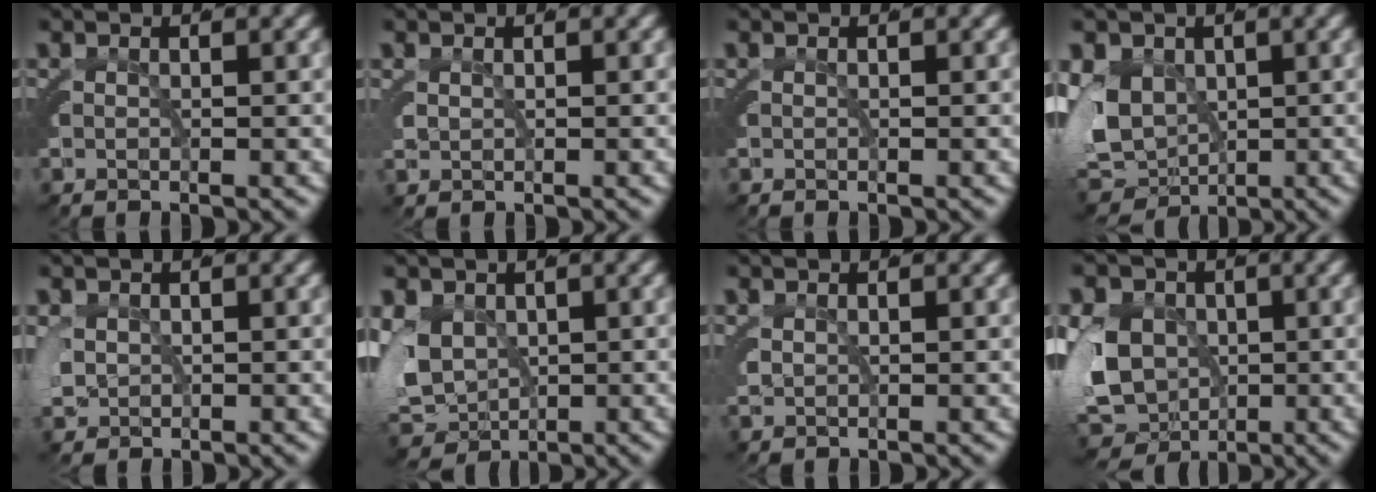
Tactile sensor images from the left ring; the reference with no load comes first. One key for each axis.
{"total": 1.2, "fx": 0.9, "fy": 0.7, "fz": 0.4, "tx": -0.021, "ty": 0.001, "tz": 0.018}
{"total": 0.0}
{"total": 10.2, "fx": -0.7, "fy": 8.7, "fz": 5.2, "tx": -0.134, "ty": -0.044, "tz": 0.009}
{"total": 2.8, "fx": 0.8, "fy": 2.5, "fz": 1.2, "tx": -0.043, "ty": 0.001, "tz": 0.014}
{"total": 7.9, "fx": -0.8, "fy": 6.8, "fz": 3.8, "tx": -0.112, "ty": -0.043, "tz": 0.009}
{"total": 1.4, "fx": 1.0, "fy": 0.9, "fz": 0.5, "tx": -0.024, "ty": 0.002, "tz": 0.019}
{"total": 13.7, "fx": -1.8, "fy": 12.1, "fz": 6.0, "tx": -0.154, "ty": -0.043, "tz": -0.026}